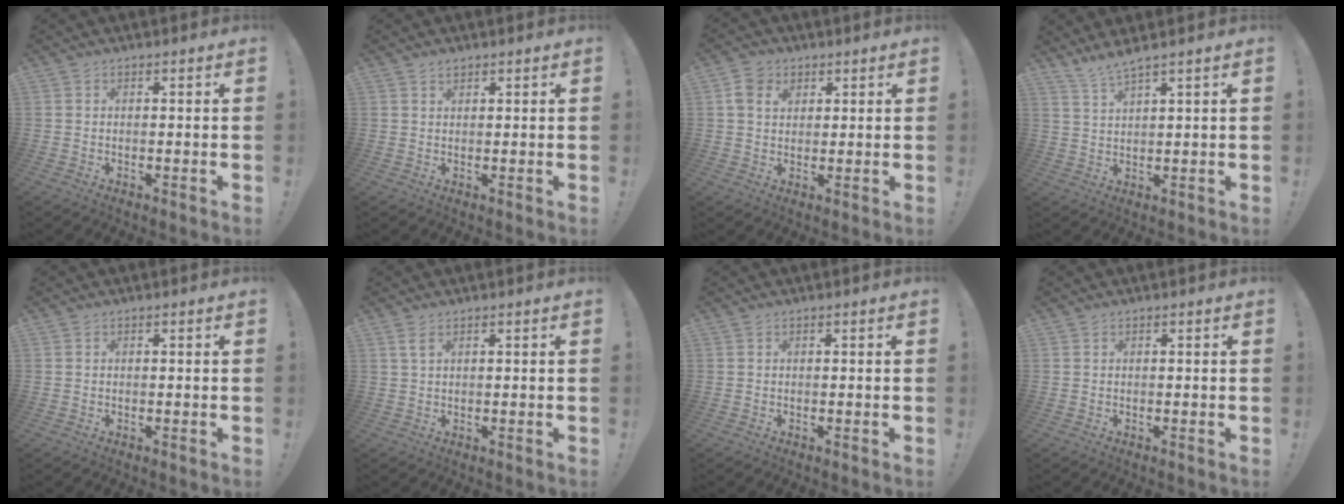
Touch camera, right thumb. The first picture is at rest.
{"total": 1.5, "force": [1.3, 0.7, 0.5], "torque": [-0.003, -0.006, 0.022]}
{"total": 7.1, "force": [3.0, 5.2, 3.8], "torque": [-0.078, -0.001, 0.058]}
{"total": 4.3, "force": [3.7, -0.2, 2.2], "torque": [-0.051, -0.018, 0.067]}
{"total": 0.0}
{"total": 2.7, "force": [1.4, 1.0, 2.0], "torque": [-0.037, -0.002, 0.024]}
{"total": 0.0}
{"total": 0.0}